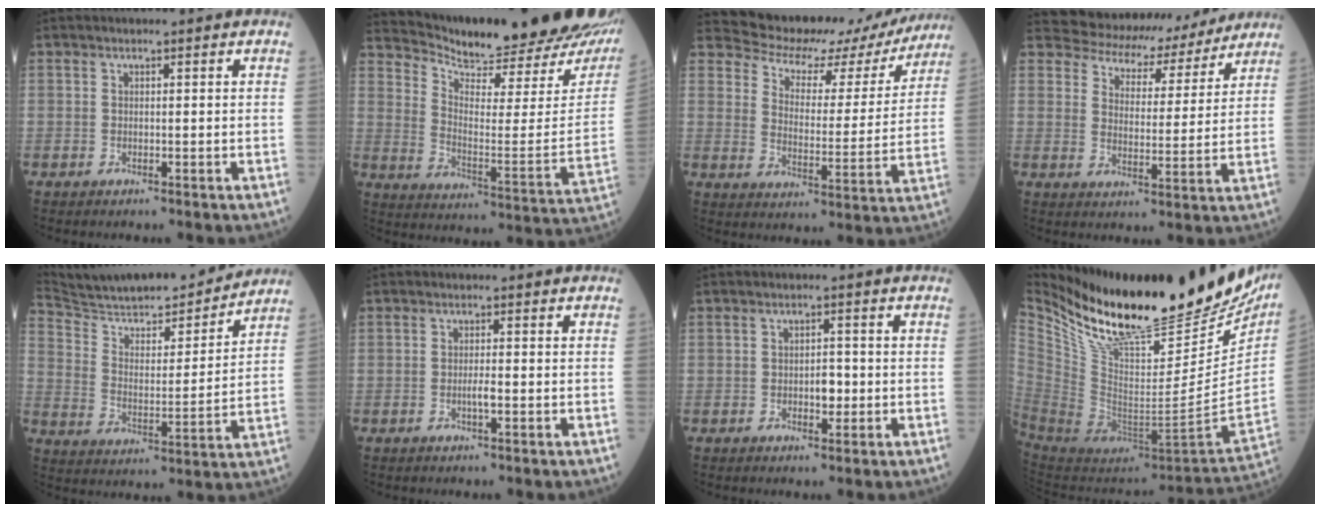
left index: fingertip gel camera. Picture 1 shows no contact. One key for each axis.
{"total": 25.2, "fx": 23.4, "fy": 3.9, "fz": 8.5, "tx": -0.150, "ty": -0.106, "tz": 0.304}
{"total": 16.3, "fx": 14.8, "fy": 6.2, "fz": 3.0, "tx": -0.030, "ty": -0.006, "tz": 0.176}
{"total": 12.6, "fx": 11.6, "fy": 4.8, "fz": 1.4, "tx": -0.014, "ty": 0.003, "tz": 0.145}
{"total": 20.1, "fx": 18.3, "fy": 2.7, "fz": 7.8, "tx": -0.133, "ty": -0.007, "tz": 0.285}
{"total": 1.5, "fx": -0.8, "fy": 0.1, "fz": 1.3, "tx": -0.027, "ty": -0.005, "tz": -0.014}
{"total": 2.4, "fx": -0.9, "fy": 1.2, "fz": 1.9, "tx": -0.025, "ty": -0.001, "tz": -0.012}
{"total": 32.1, "fx": 25.2, "fy": 7.7, "fz": 18.3, "tx": -0.318, "ty": -0.069, "tz": 0.388}